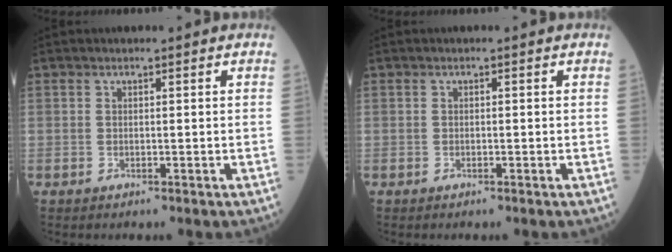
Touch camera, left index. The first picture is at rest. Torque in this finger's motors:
{"motor_torque": [0.00, 0.00, 0.00, 0.00]}